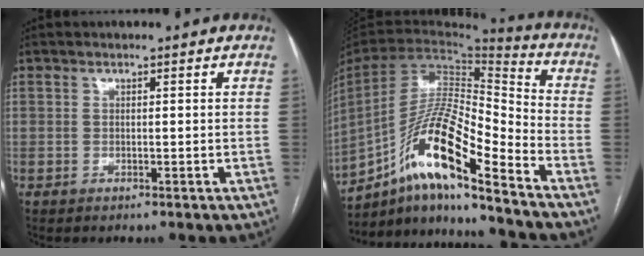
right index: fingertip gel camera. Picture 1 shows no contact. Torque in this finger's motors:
{"motor_torque": [1.07, -1.07, 0.31, 0.08]}